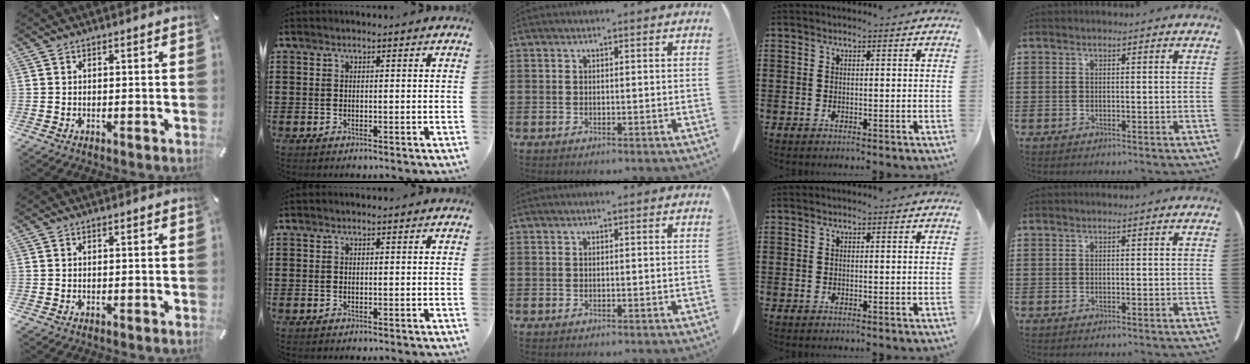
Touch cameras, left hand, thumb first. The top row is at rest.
{}